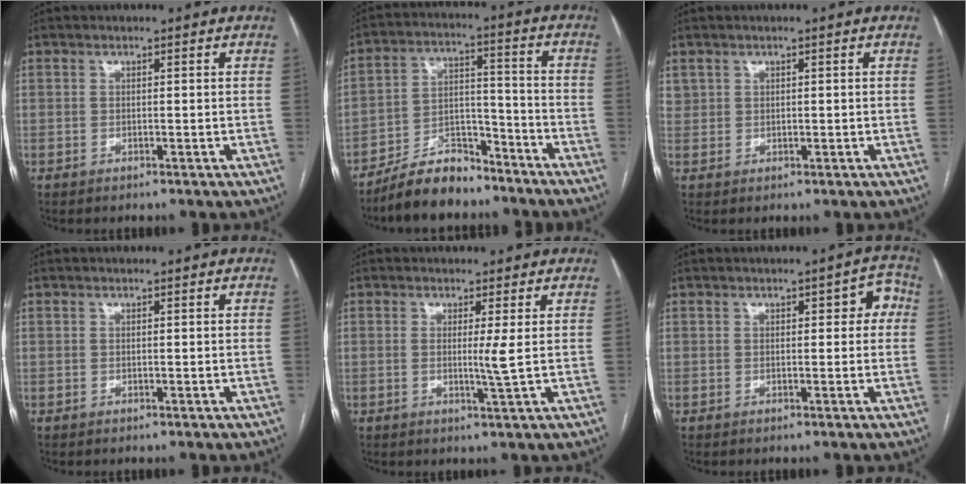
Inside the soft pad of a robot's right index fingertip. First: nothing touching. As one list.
[{"total": 10.0, "force": [-8.6, 3.5, 3.6], "torque": [-0.062, 0.017, -0.155]}, {"total": 1.6, "force": [0.9, 1.3, 0.1], "torque": [0.008, 0.007, 0.016]}, {"total": 0.0}, {"total": 2.5, "force": [0.2, -0.7, 2.4], "torque": [-0.042, -0.007, 0.003]}, {"total": 3.8, "force": [0.7, 1.9, 3.2], "torque": [-0.024, 0.025, 0.006]}]